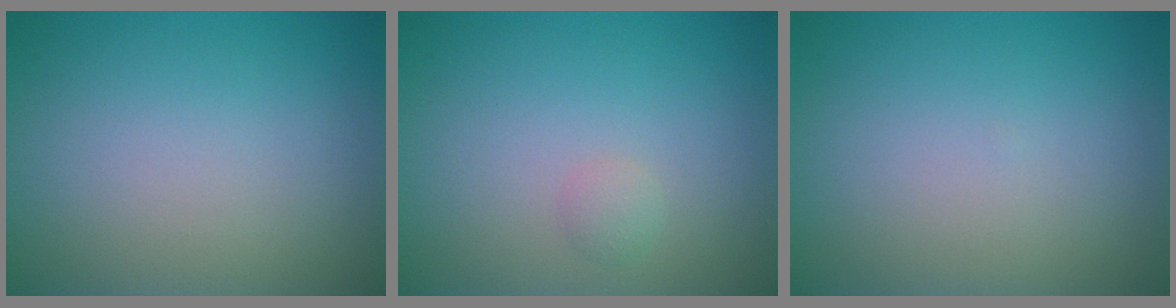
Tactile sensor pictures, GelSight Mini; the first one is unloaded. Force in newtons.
{"total": 0.8, "press": 0.8, "slide": 0.0}
{"total": 0.0}